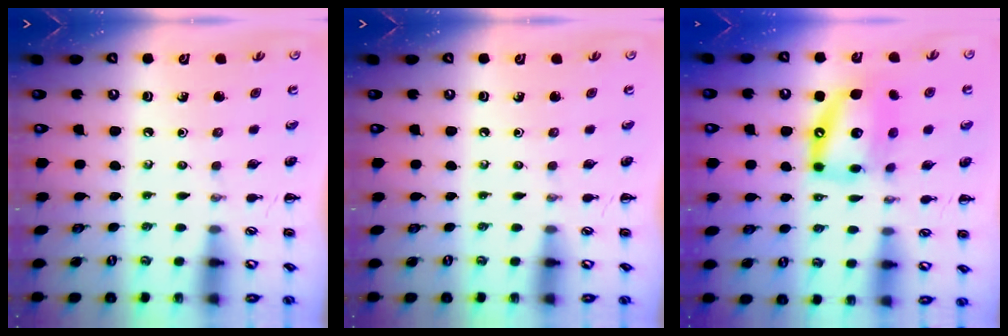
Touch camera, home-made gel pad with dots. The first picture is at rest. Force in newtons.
{"total": 0.0}
{"total": 13.8, "press": 13.3, "slide": 3.7}